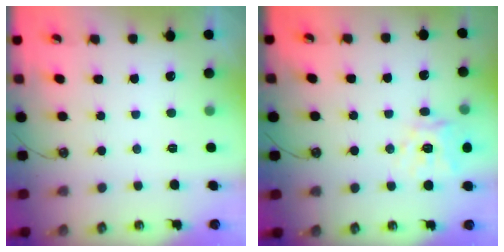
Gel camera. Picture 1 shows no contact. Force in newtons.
{"total": 14.1, "press": 14.0, "slide": 1.8}